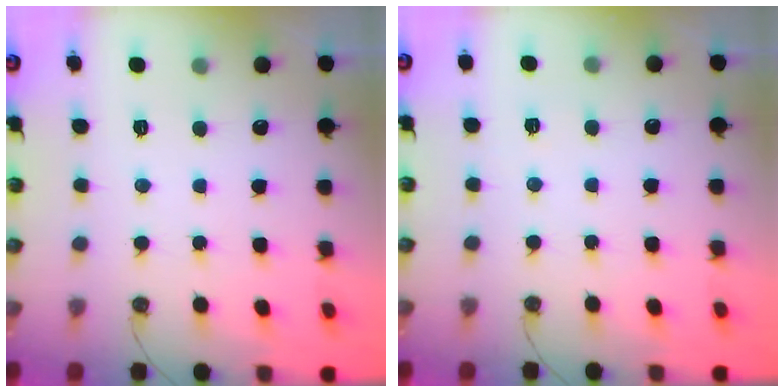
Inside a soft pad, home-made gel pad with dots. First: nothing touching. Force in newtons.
{"total": 2.6, "press": 1.3, "slide": 2.2}